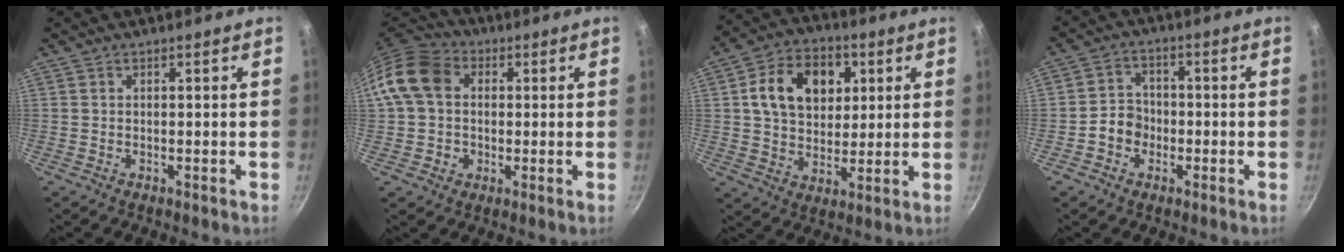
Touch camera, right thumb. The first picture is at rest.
{"total": 12.1, "force": [1.3, 10.0, 6.8], "torque": [-0.102, 0.019, 0.012]}
{"total": 15.0, "force": [4.0, 11.0, 9.4], "torque": [-0.124, 0.004, 0.059]}
{"total": 5.2, "force": [-1.7, 4.4, 2.2], "torque": [-0.009, 0.024, -0.036]}